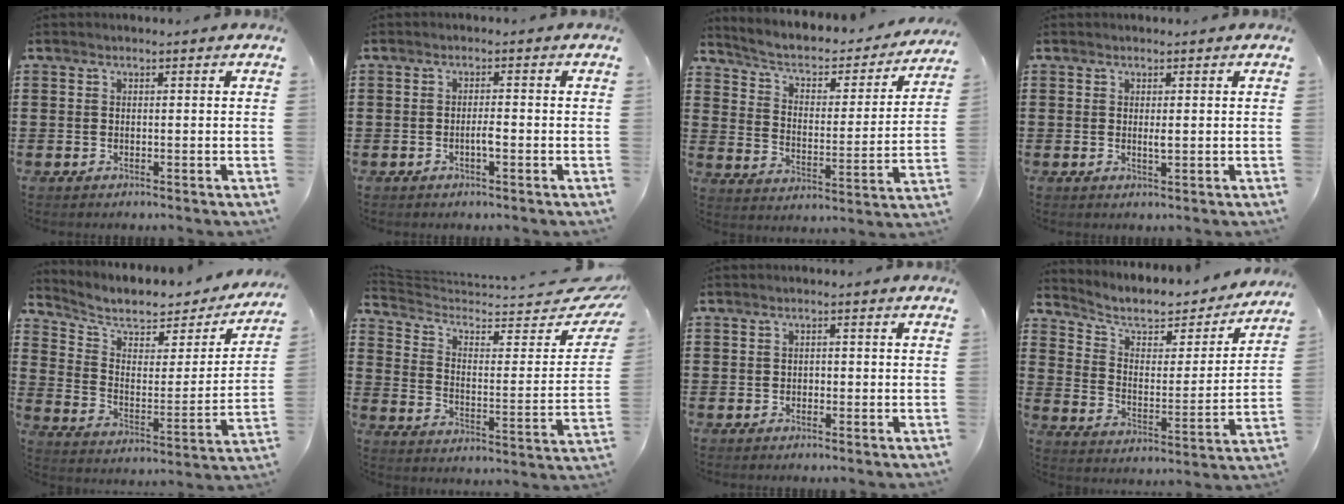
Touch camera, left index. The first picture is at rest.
{"total": 2.0, "force": [-0.7, 0.4, 1.9], "torque": [-0.035, 0.002, -0.012]}
{"total": 3.7, "force": [2.3, 2.0, 2.2], "torque": [-0.057, -0.016, 0.029]}
{"total": 1.4, "force": [0.2, 0.3, 1.4], "torque": [-0.027, -0.001, 0.003]}
{"total": 6.4, "force": [4.9, 2.6, 3.1], "torque": [-0.079, -0.033, 0.079]}
{"total": 6.3, "force": [5.4, 1.8, 2.7], "torque": [-0.062, -0.047, 0.088]}
{"total": 0.7, "force": [-0.3, 0.5, 0.4], "torque": [-0.010, 0.001, -0.006]}
{"total": 5.9, "force": [4.5, 2.7, 2.6], "torque": [-0.066, -0.028, 0.072]}